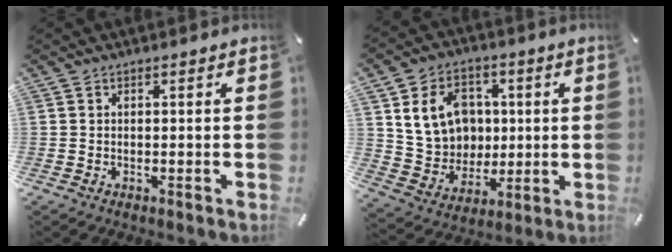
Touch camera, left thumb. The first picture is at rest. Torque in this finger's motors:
{"motor_torque": [1.97, 3.04, 1.06, 0.51, 0.13]}